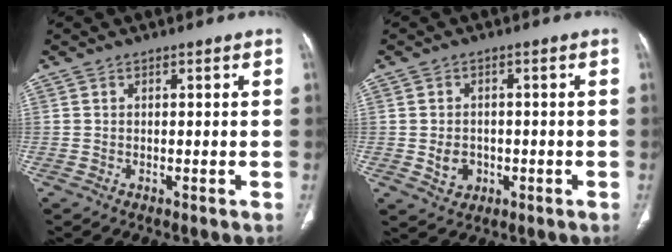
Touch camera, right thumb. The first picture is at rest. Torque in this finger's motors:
{"motor_torque": [-0.22, 0.13, -0.33, 0.21, 0.10]}